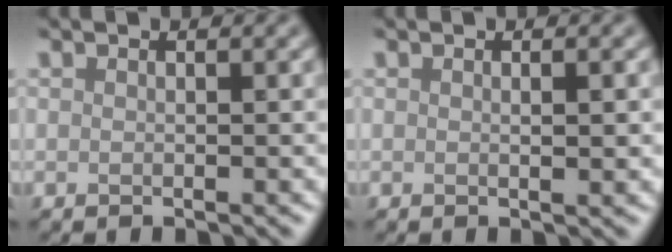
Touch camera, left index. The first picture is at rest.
{"total": 0.9, "force": [0.0, 0.2, 0.9], "torque": [-0.017, 0.000, -0.001]}